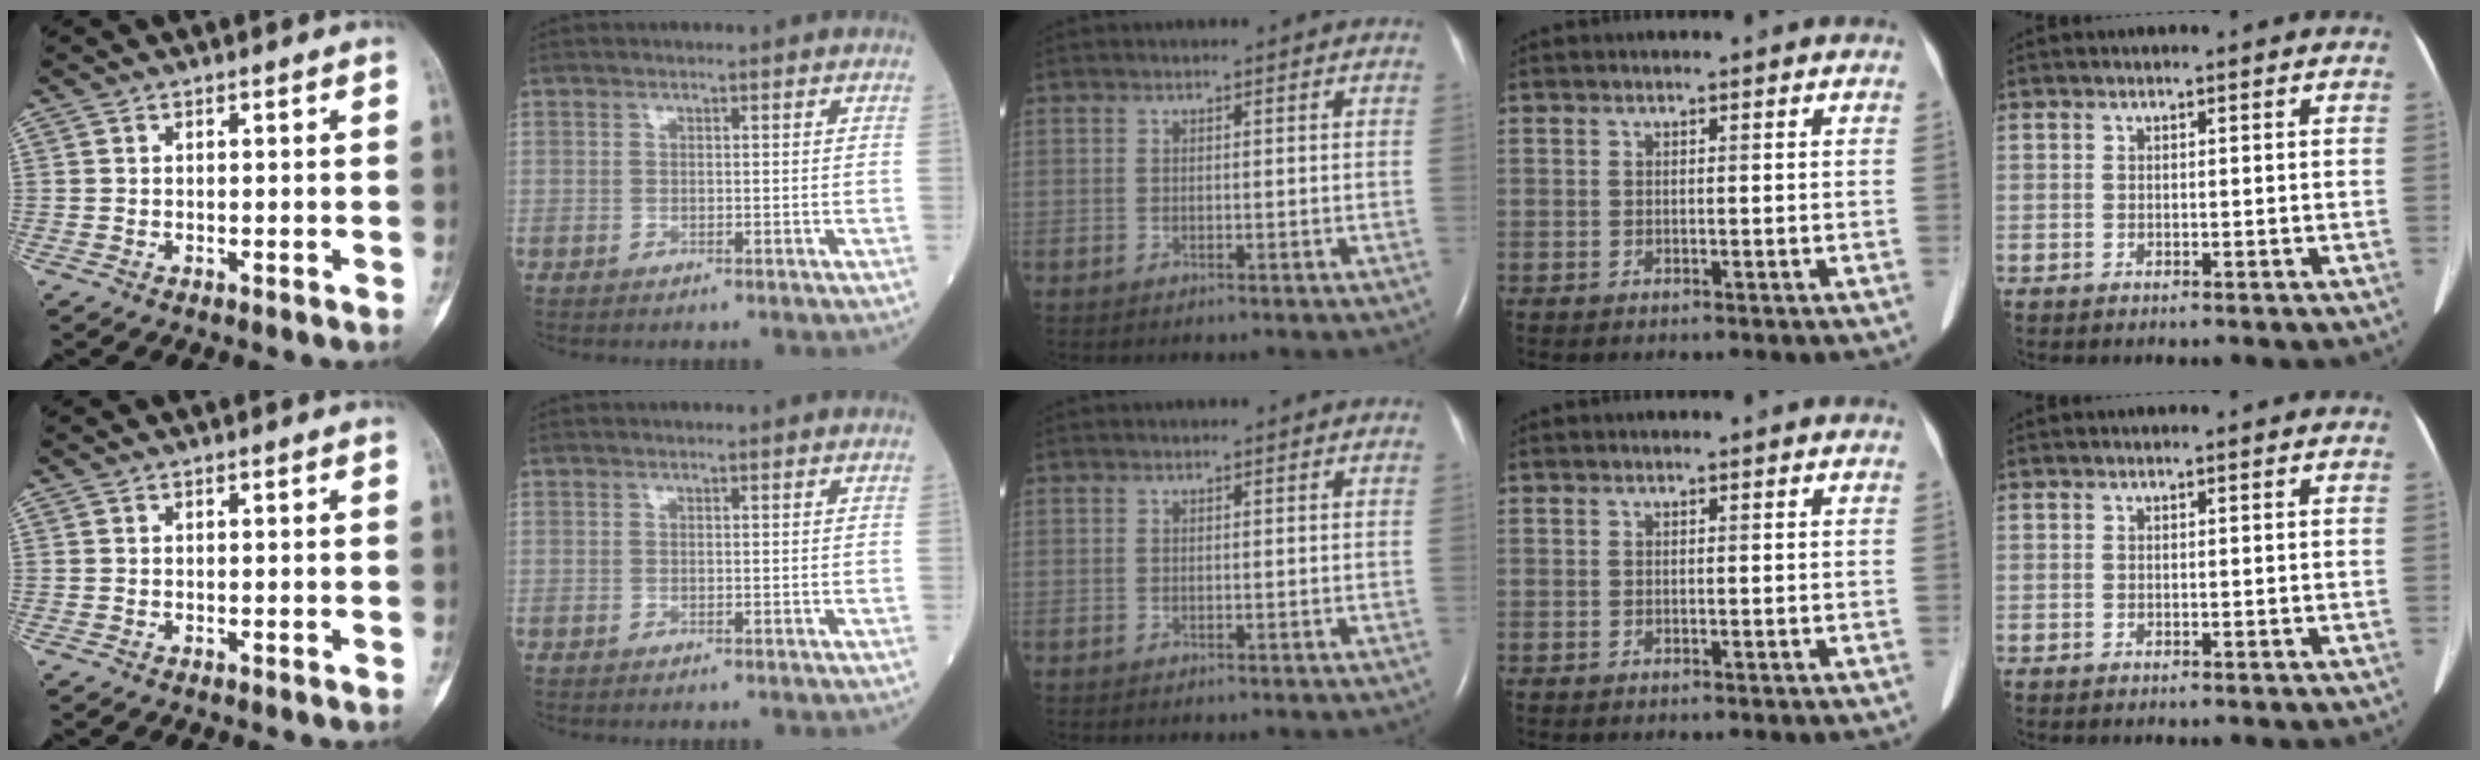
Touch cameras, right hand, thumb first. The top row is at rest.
{}